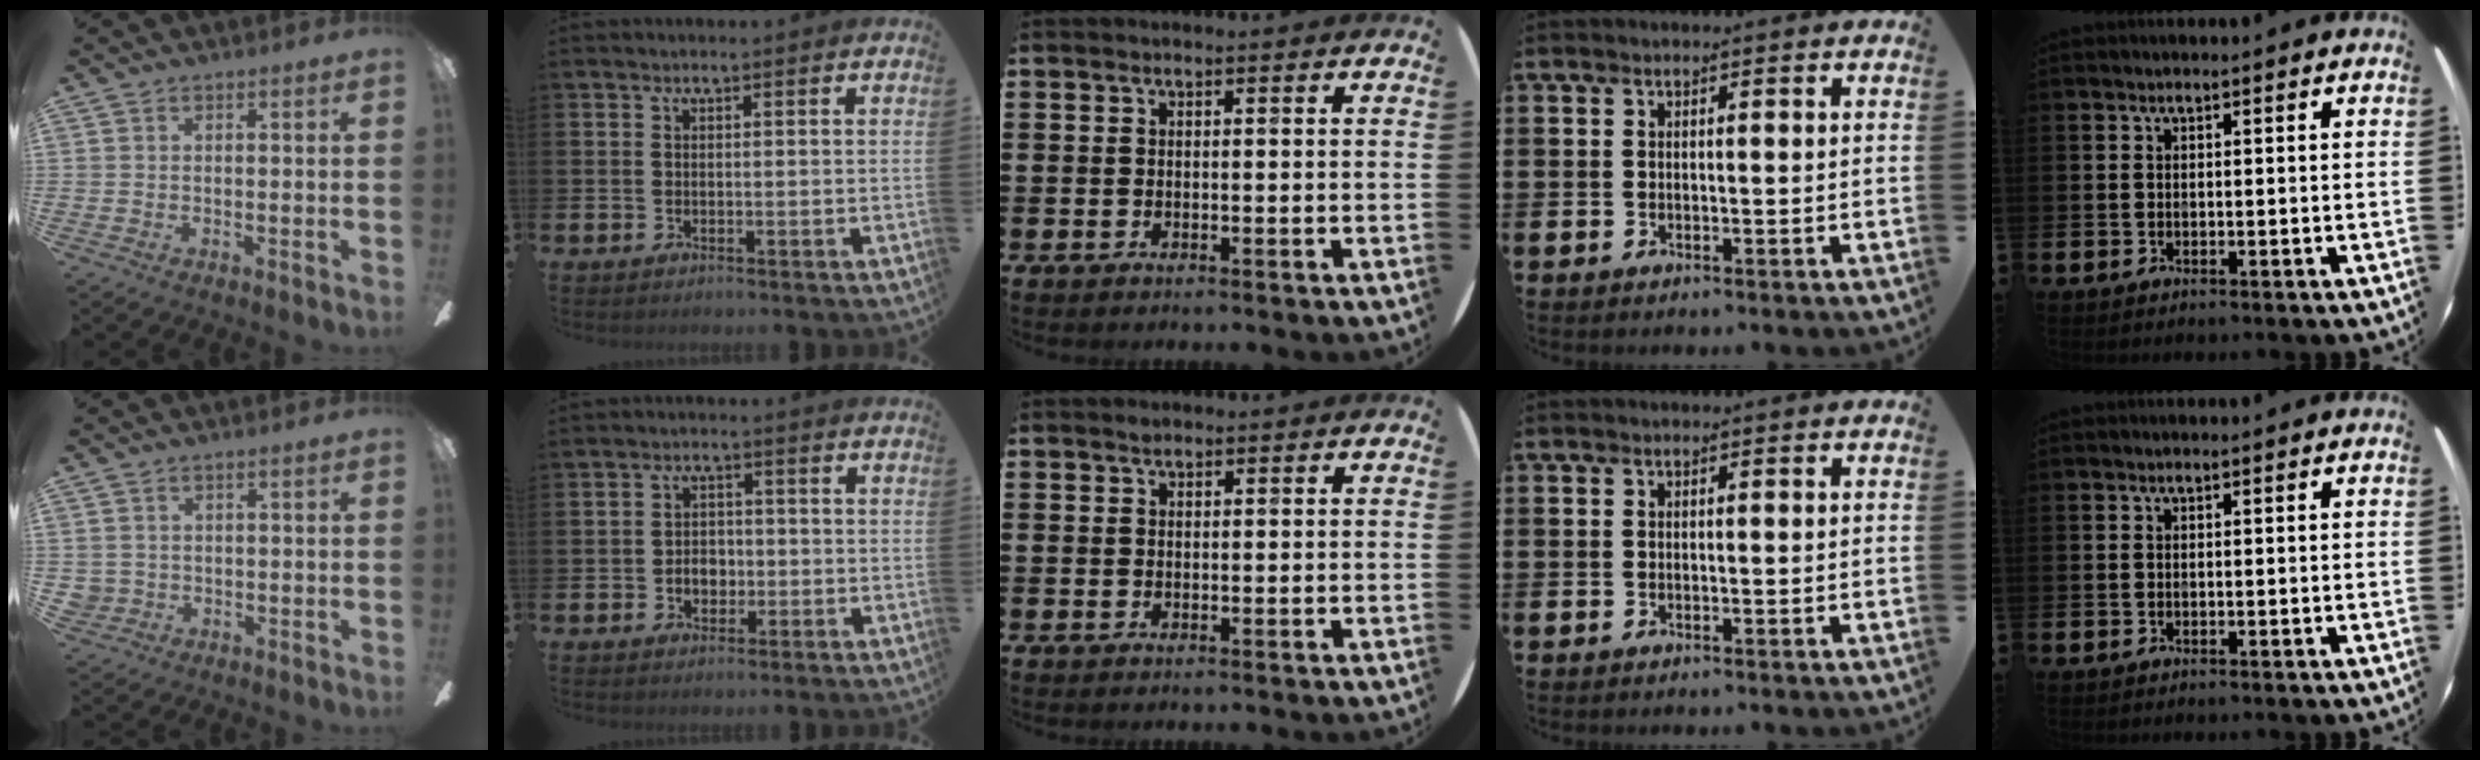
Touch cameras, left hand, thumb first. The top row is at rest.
{"thumb": {"total": 2.0, "force": [0.1, 2.0, 0.3], "torque": [-0.010, 0.003, 0.001]}, "index": {"total": 3.0, "force": [-0.8, 2.3, 1.7], "torque": [-0.027, 0.001, -0.020]}, "middle": {"total": 0.6, "force": [0.5, 0.3, 0.1], "torque": [0.005, -0.002, 0.008]}}